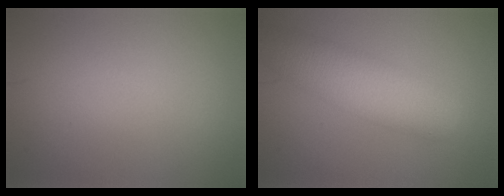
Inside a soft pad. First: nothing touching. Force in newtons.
{"total": 5.9, "press": 5.9, "slide": 0.3}